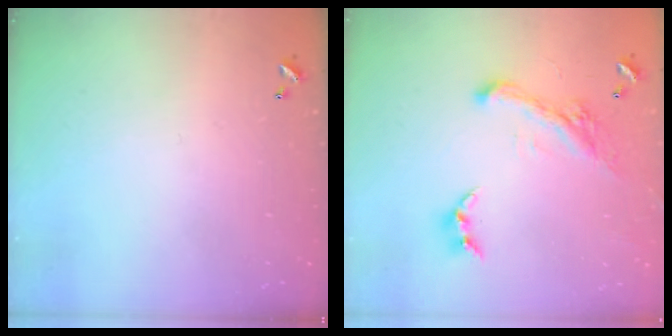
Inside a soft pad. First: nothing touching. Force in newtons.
{"total": 3.4, "press": 3.1, "slide": 1.4}